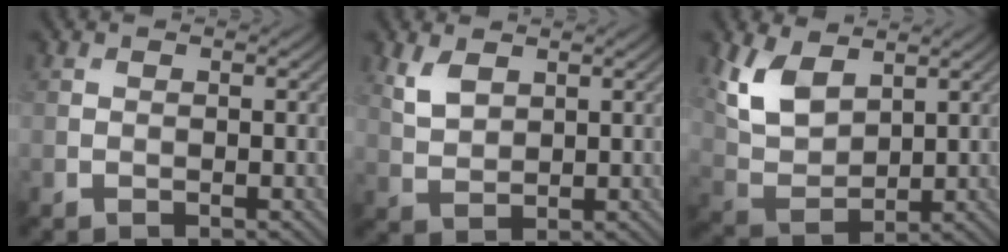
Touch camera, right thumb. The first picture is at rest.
{"total": 3.6, "force": [2.1, 1.9, 2.2], "torque": [-0.059, -0.003, 0.047]}
{"total": 7.8, "force": [3.9, 4.3, 5.1], "torque": [-0.125, -0.006, 0.082]}